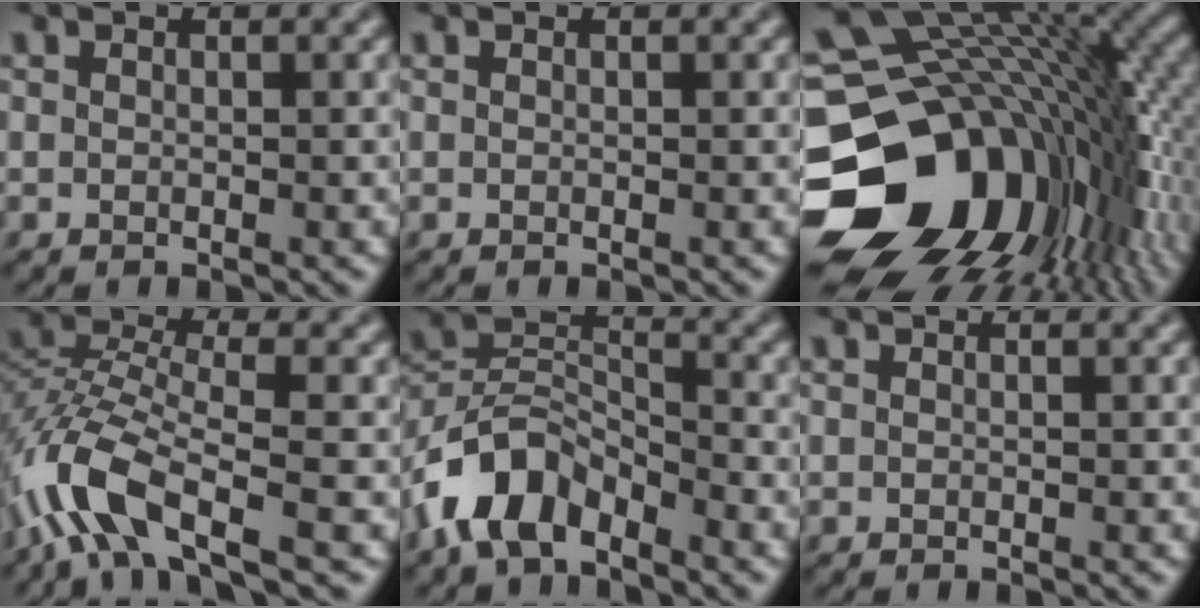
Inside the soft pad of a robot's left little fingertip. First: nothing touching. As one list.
[{"total": 0.0}, {"total": 19.0, "force": [-4.8, 13.8, 12.1], "torque": [-0.258, -0.024, -0.072]}, {"total": 7.4, "force": [-4.4, 2.5, 5.4], "torque": [-0.120, 0.006, -0.100]}, {"total": 6.8, "force": [-4.7, 3.3, 3.6], "torque": [-0.065, 0.008, -0.100]}, {"total": 0.0}]